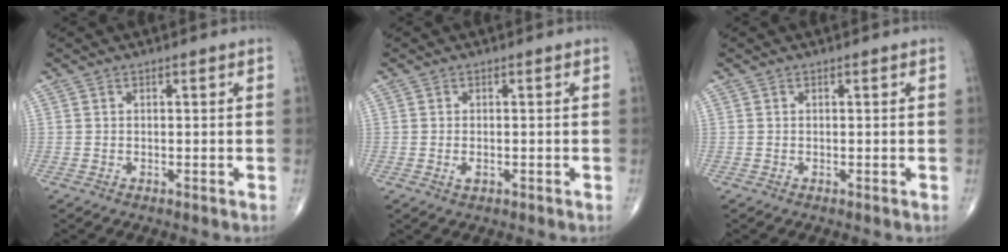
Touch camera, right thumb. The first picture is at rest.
{"total": 1.5, "force": [-0.4, 0.7, 1.2], "torque": [-0.021, -0.001, -0.007]}
{"total": 0.0}